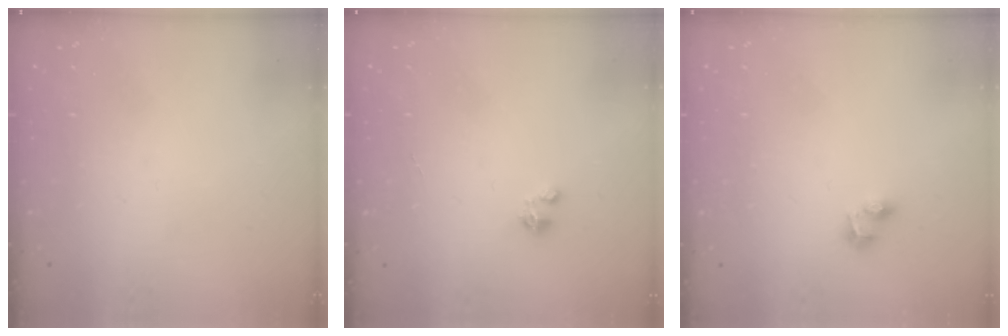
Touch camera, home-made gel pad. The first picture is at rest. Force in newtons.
{"total": 0.5, "press": 0.5, "slide": 0.2}
{"total": 4.1, "press": 3.5, "slide": 2.1}